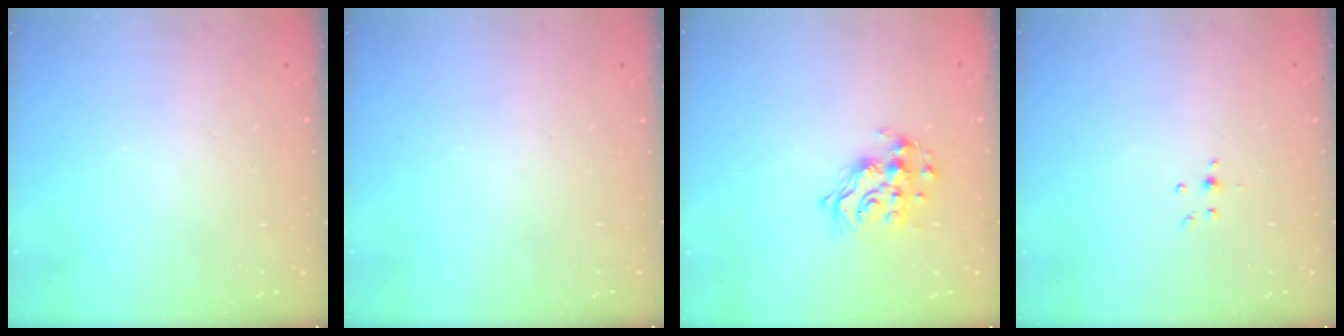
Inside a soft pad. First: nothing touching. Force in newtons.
{"total": 0.0}
{"total": 13.4, "press": 13.4, "slide": 1.1}
{"total": 2.9, "press": 2.8, "slide": 0.7}